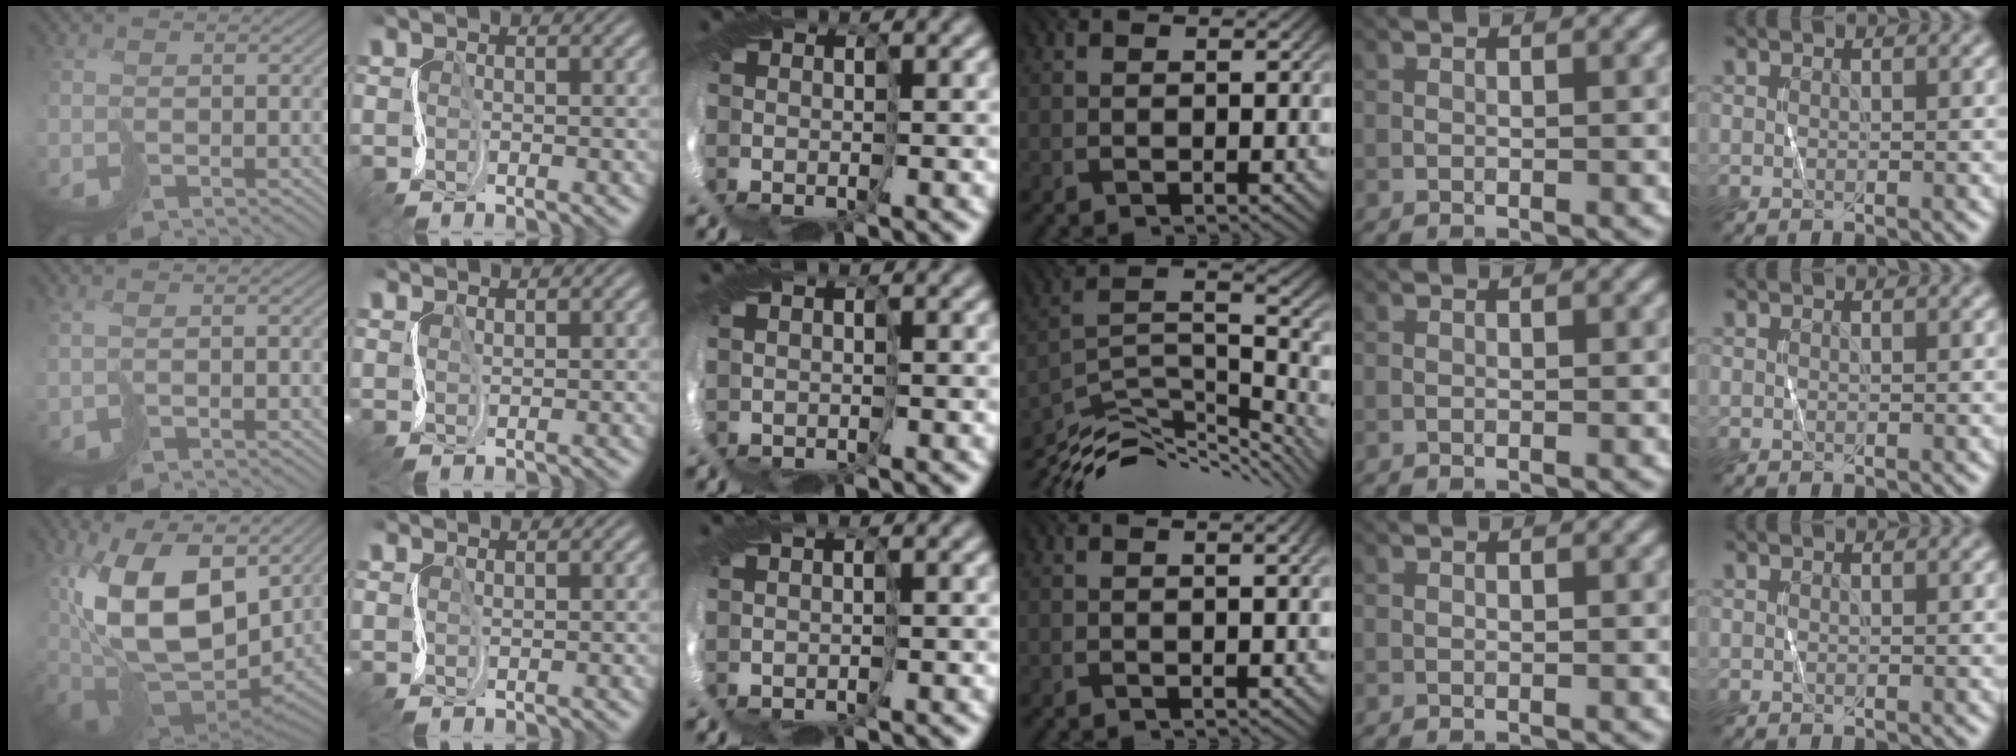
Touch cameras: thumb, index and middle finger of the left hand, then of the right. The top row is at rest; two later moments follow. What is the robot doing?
{"motion": "cut", "object": "wrapping paper"}